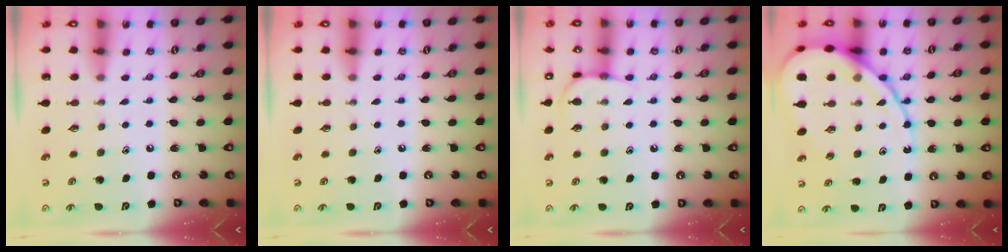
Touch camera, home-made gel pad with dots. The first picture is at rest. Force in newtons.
{"total": 2.3, "press": 2.3, "slide": 0.4}
{"total": 6.4, "press": 6.4, "slide": 0.8}
{"total": 15.5, "press": 15.4, "slide": 1.5}